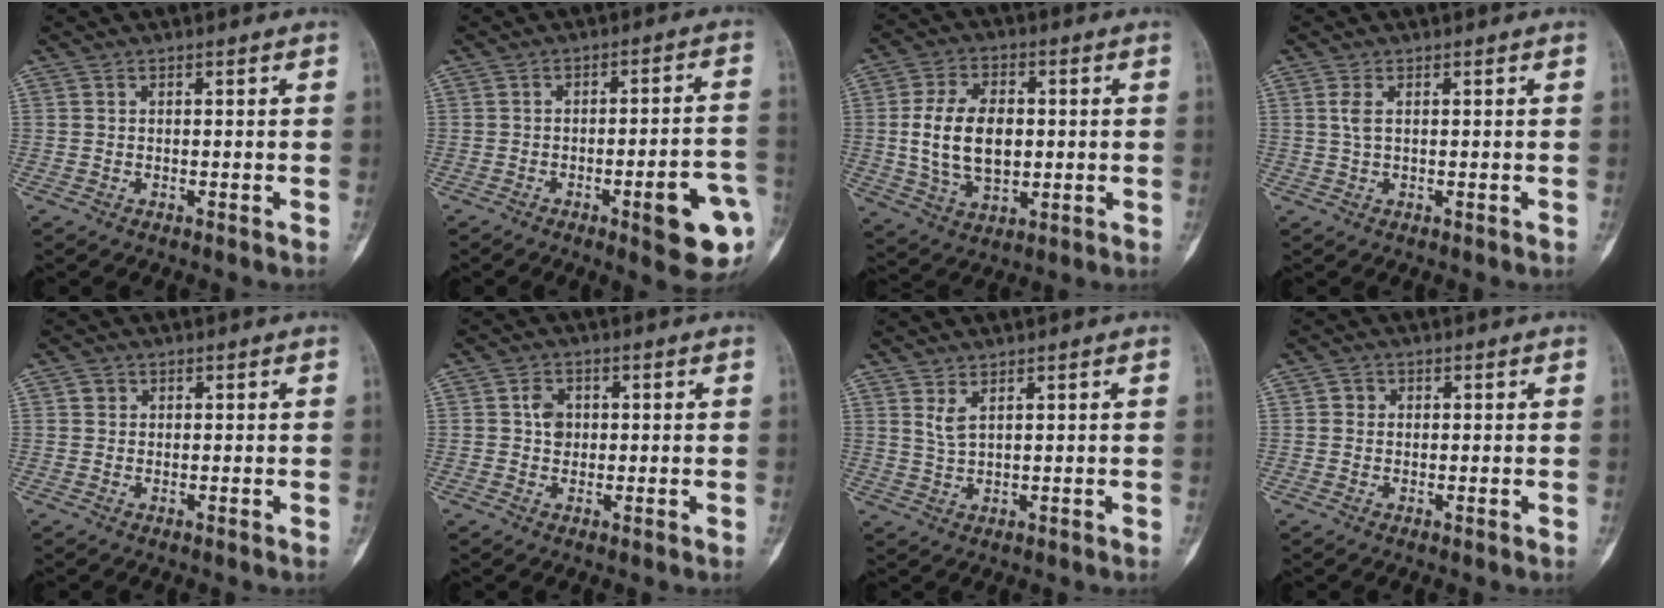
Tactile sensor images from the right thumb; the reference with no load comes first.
{"total": 12.2, "force": [-4.8, 2.6, 10.9], "torque": [-0.125, 0.024, -0.056]}
{"total": 13.3, "force": [0.4, 8.3, 10.4], "torque": [-0.174, 0.001, 0.016]}
{"total": 1.9, "force": [0.5, 0.7, 1.7], "torque": [-0.043, 0.005, 0.013]}
{"total": 1.2, "force": [0.5, 1.1, 0.2], "torque": [0.005, 0.000, 0.005]}
{"total": 3.4, "force": [0.5, 2.9, 1.8], "torque": [-0.010, 0.004, 0.004]}
{"total": 2.7, "force": [1.6, 0.7, 2.1], "torque": [-0.045, -0.012, 0.040]}
{"total": 1.8, "force": [0.3, 1.7, 0.4], "torque": [0.006, 0.003, 0.001]}